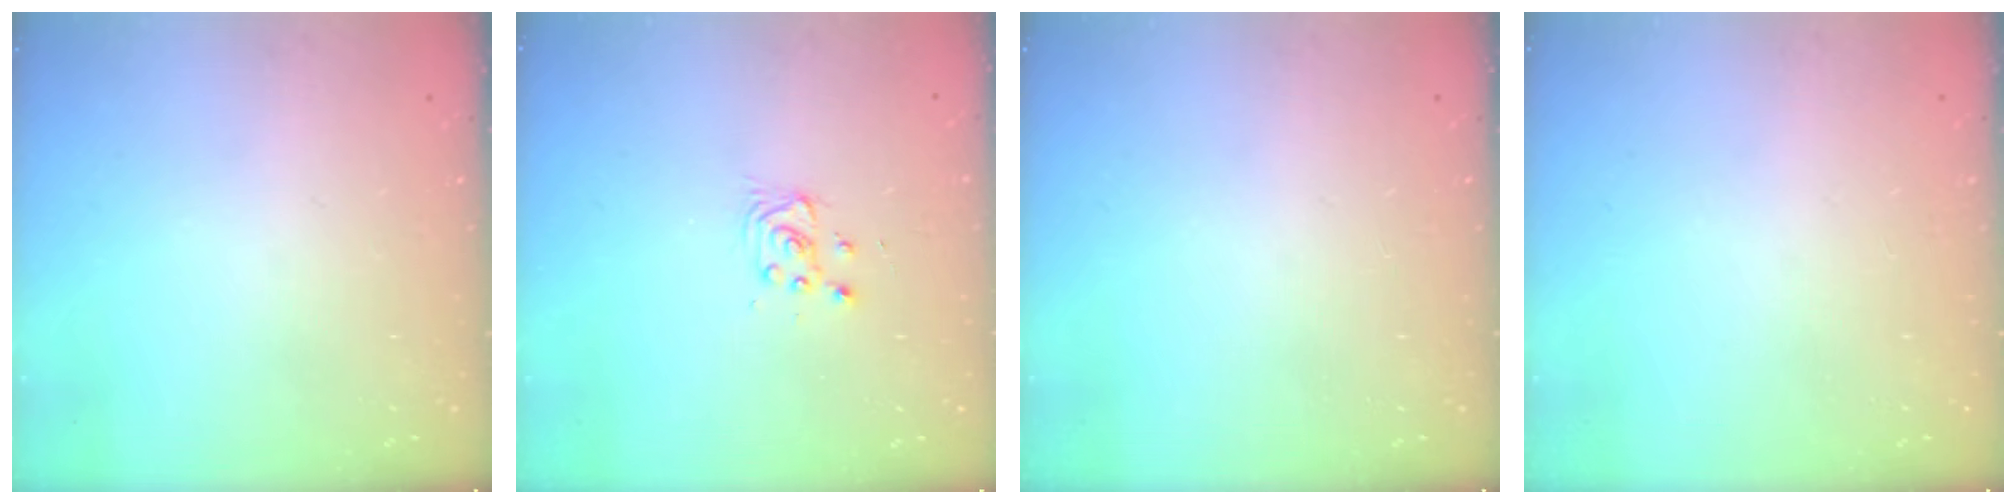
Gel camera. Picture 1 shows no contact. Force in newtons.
{"total": 2.8, "press": 2.8, "slide": 0.4}
{"total": 0.0}
{"total": 0.0}